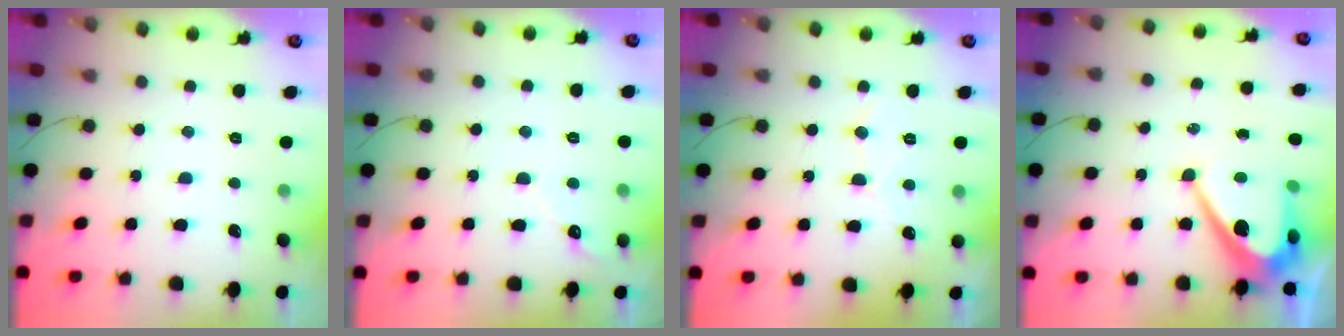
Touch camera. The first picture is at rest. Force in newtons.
{"total": 2.7, "press": 2.7, "slide": 0.2}
{"total": 3.7, "press": 3.7, "slide": 0.3}
{"total": 9.9, "press": 9.9, "slide": 1.0}